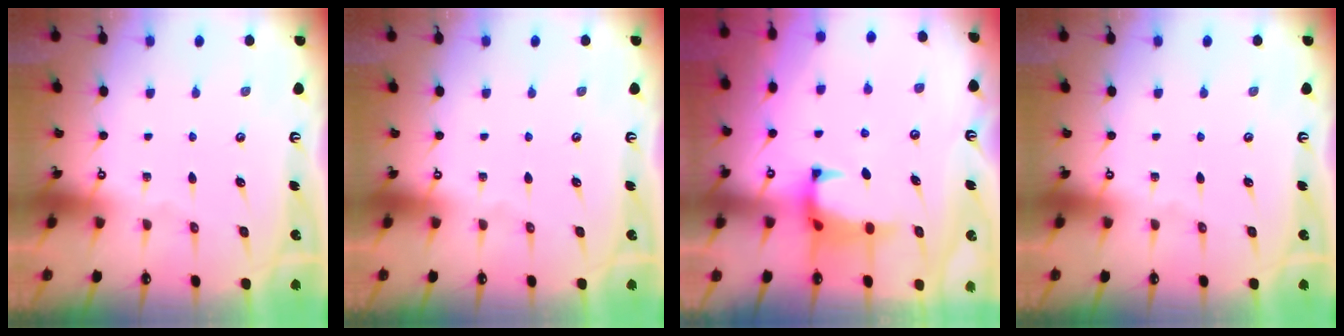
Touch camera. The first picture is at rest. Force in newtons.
{"total": 0.0}
{"total": 0.9, "press": 0.3, "slide": 0.8}
{"total": 0.0}